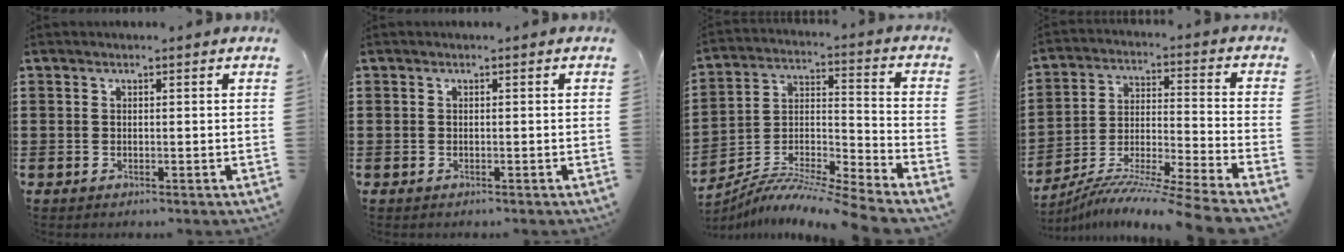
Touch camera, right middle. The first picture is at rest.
{"total": 0.0}
{"total": 8.5, "force": [-8.1, -0.8, 2.2], "torque": [-0.022, 0.002, -0.162]}
{"total": 8.9, "force": [-8.1, -1.1, 3.5], "torque": [-0.046, 0.000, -0.165]}